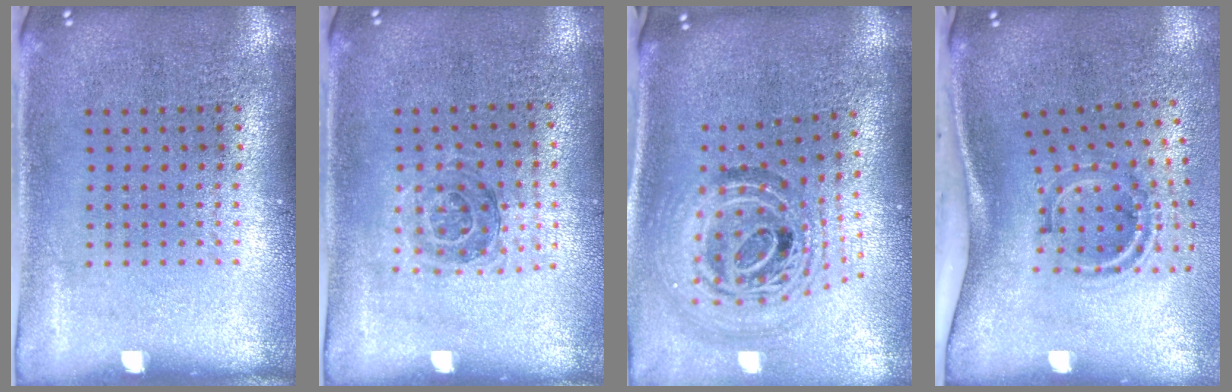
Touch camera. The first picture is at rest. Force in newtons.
{"total": 1.0, "press": 1.0, "slide": 0.2}
{"total": 1.9, "press": 1.5, "slide": 1.0}
{"total": 2.0, "press": 1.2, "slide": 1.7}